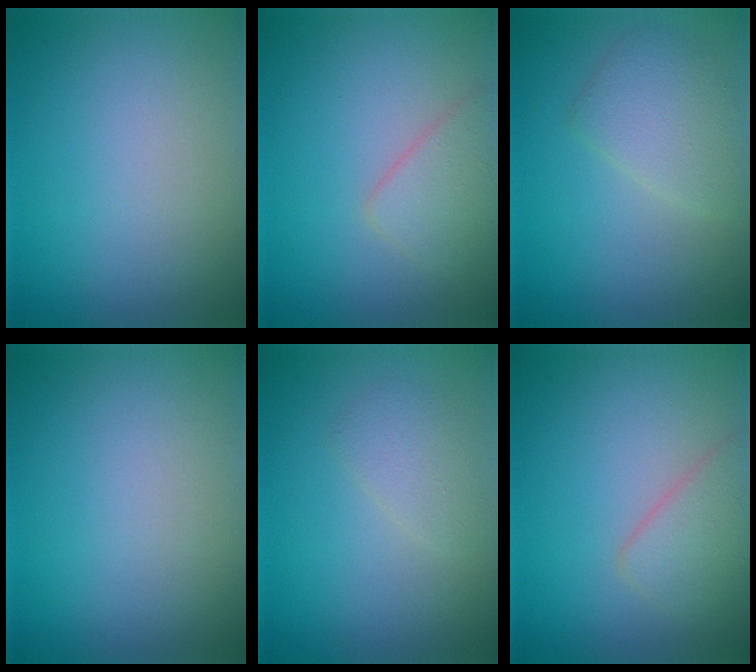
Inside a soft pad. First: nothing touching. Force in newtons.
{"total": 2.5, "press": 2.5, "slide": 0.1}
{"total": 2.9, "press": 2.9, "slide": 0.2}
{"total": 0.0}
{"total": 1.5, "press": 1.5, "slide": 0.1}
{"total": 2.6, "press": 2.6, "slide": 0.1}